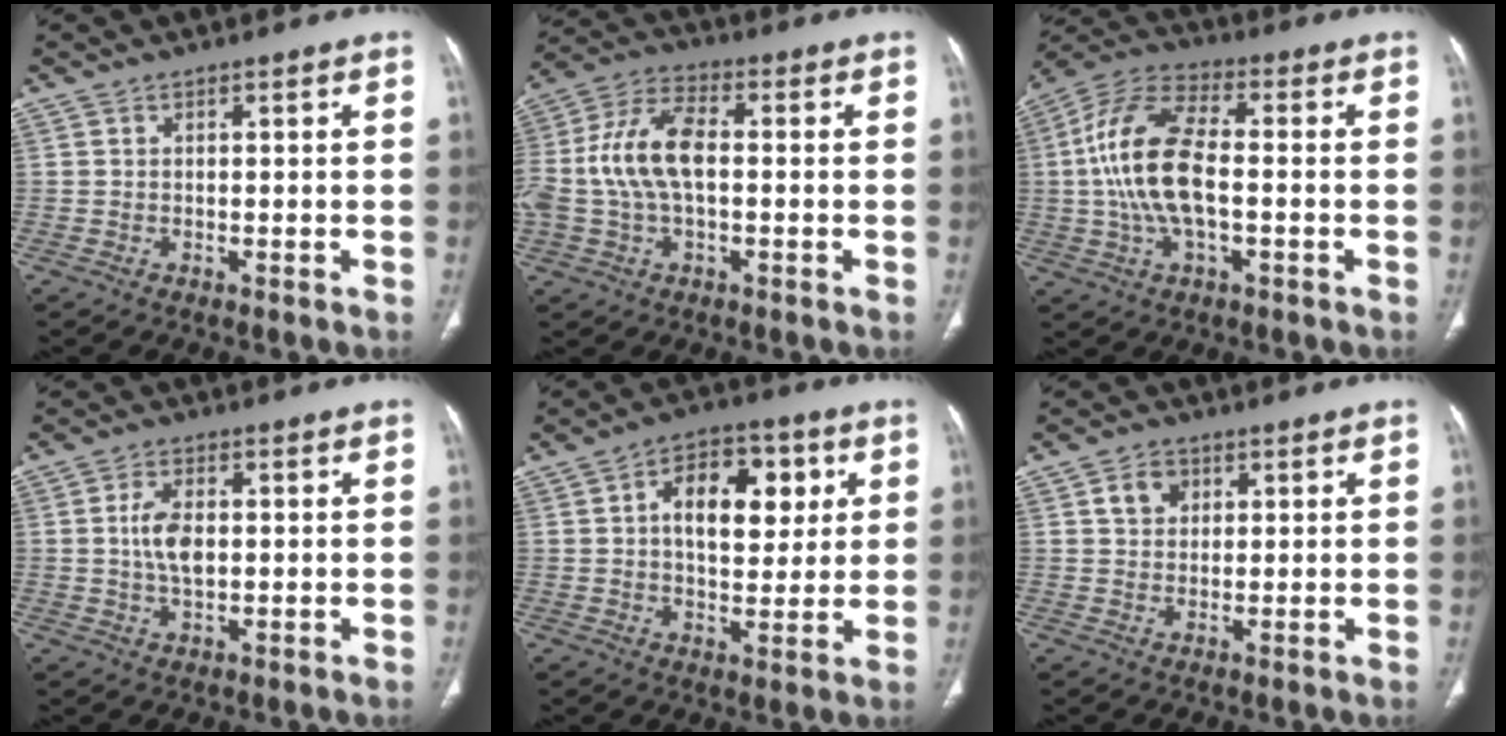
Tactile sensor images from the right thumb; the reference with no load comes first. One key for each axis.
{"total": 14.3, "fx": -0.1, "fy": 7.7, "fz": 12.0, "tx": -0.259, "ty": 0.036, "tz": -0.007}
{"total": 16.0, "fx": -0.6, "fy": 7.4, "fz": 14.2, "tx": -0.293, "ty": 0.026, "tz": -0.017}
{"total": 4.7, "fx": 0.2, "fy": 2.6, "fz": 3.9, "tx": -0.074, "ty": 0.005, "tz": 0.003}
{"total": 12.4, "fx": 2.7, "fy": 7.5, "fz": 9.5, "tx": -0.105, "ty": 0.008, "tz": 0.035}
{"total": 4.8, "fx": 1.8, "fy": 3.9, "fz": 2.1, "tx": -0.014, "ty": -0.005, "tz": 0.030}